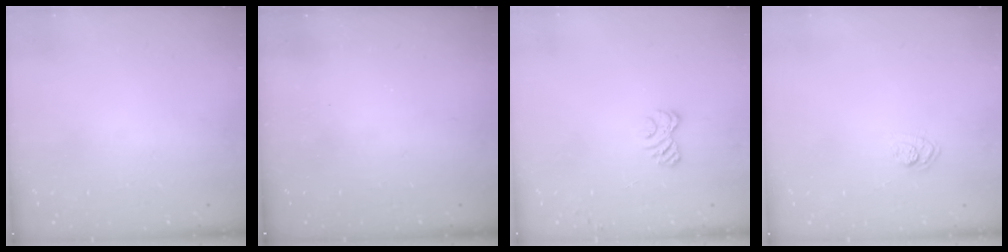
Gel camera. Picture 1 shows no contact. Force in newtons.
{"total": 2.4, "press": 2.3, "slide": 0.7}
{"total": 2.8, "press": 2.5, "slide": 1.3}
{"total": 3.8, "press": 3.6, "slide": 1.4}